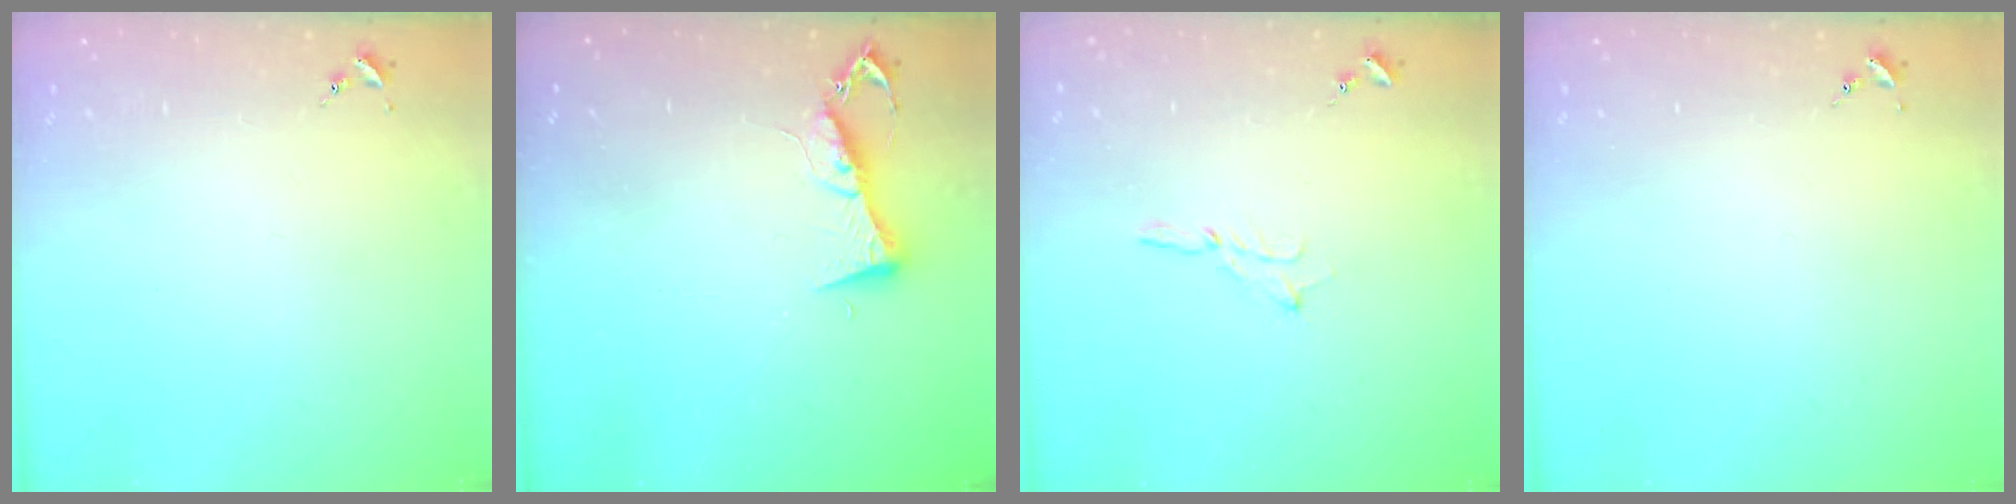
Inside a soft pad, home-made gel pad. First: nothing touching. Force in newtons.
{"total": 7.2, "press": 7.1, "slide": 0.7}
{"total": 2.3, "press": 2.3, "slide": 0.2}
{"total": 0.0}